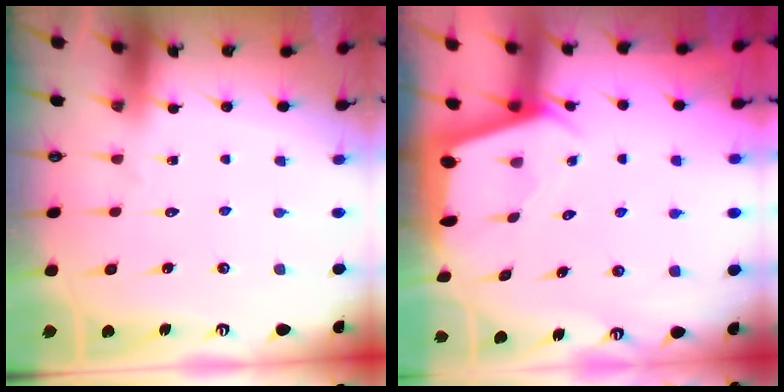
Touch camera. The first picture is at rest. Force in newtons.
{"total": 2.4, "press": 2.3, "slide": 0.3}